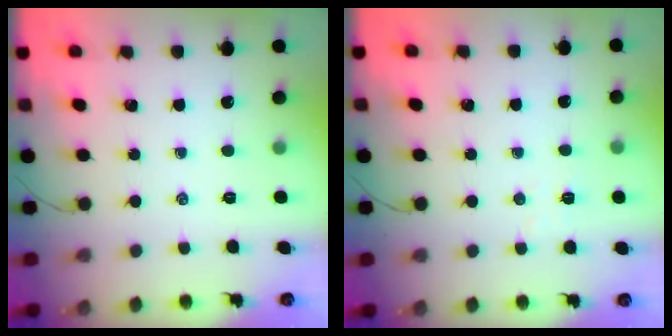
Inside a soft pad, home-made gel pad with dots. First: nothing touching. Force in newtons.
{"total": 2.6, "press": 2.5, "slide": 0.8}